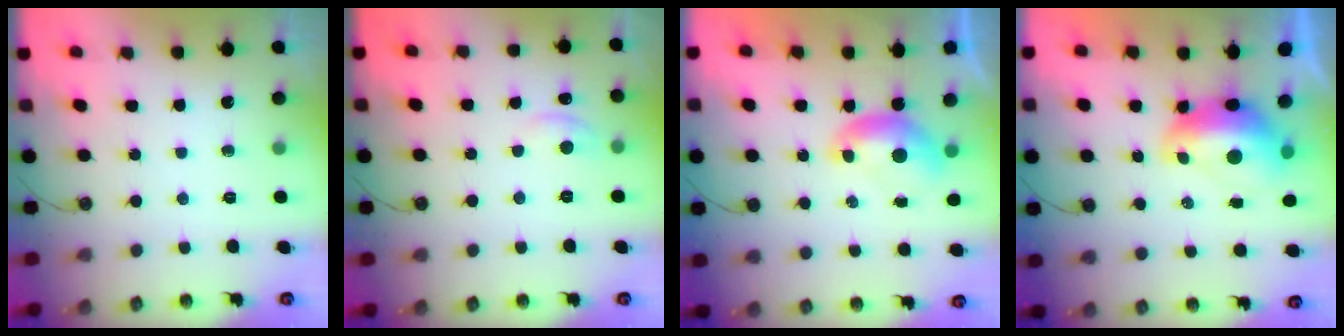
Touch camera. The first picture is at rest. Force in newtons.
{"total": 0.9, "press": 0.3, "slide": 0.8}
{"total": 0.0}
{"total": 2.9, "press": 2.9, "slide": 0.7}